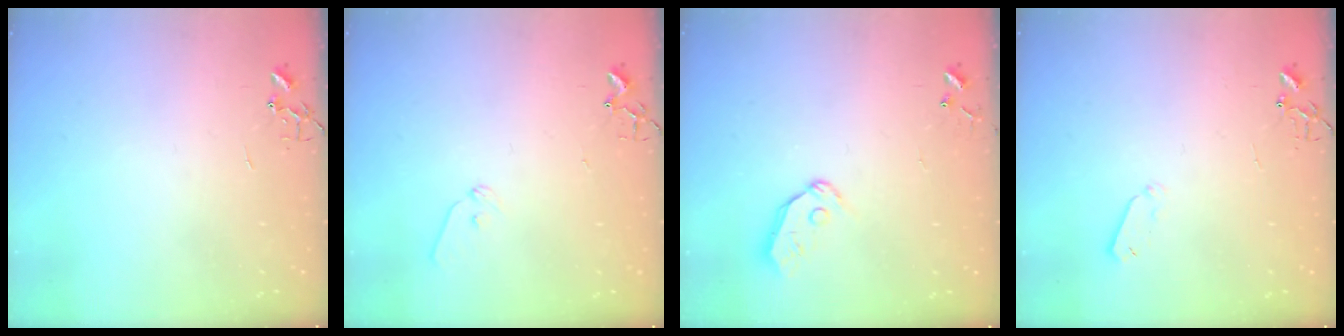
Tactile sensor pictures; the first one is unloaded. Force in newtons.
{"total": 7.0, "press": 6.9, "slide": 0.8}
{"total": 6.8, "press": 6.8, "slide": 0.7}
{"total": 4.1, "press": 4.0, "slide": 0.8}